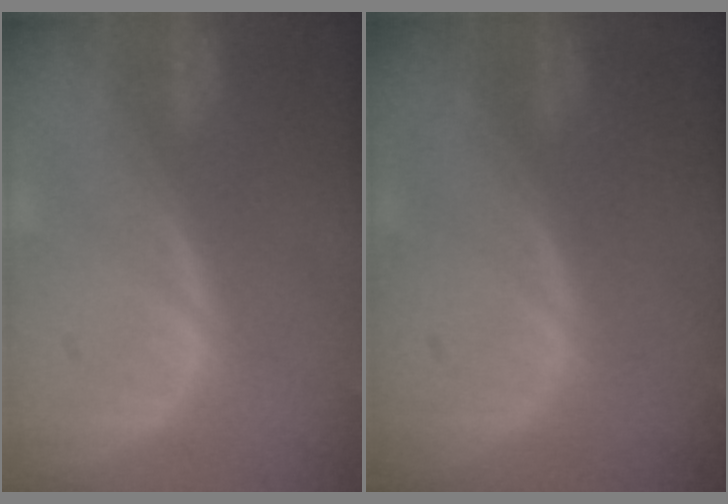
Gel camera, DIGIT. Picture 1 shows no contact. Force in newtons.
{"total": 0.0}